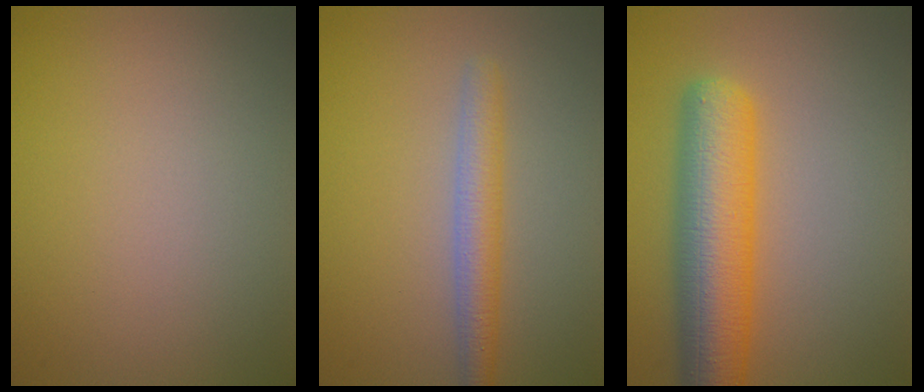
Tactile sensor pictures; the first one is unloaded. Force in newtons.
{"total": 2.9, "press": 2.9, "slide": 0.1}
{"total": 8.0, "press": 8.0, "slide": 0.1}